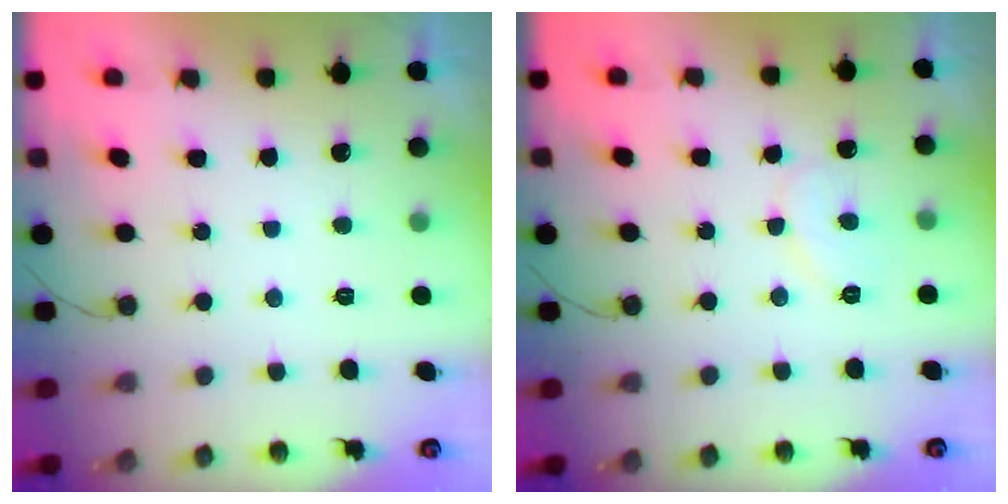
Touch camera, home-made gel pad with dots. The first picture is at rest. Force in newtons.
{"total": 6.9, "press": 6.9, "slide": 0.4}